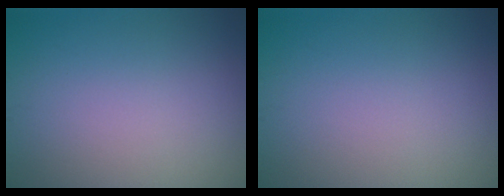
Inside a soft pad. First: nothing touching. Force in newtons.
{"total": 0.0}